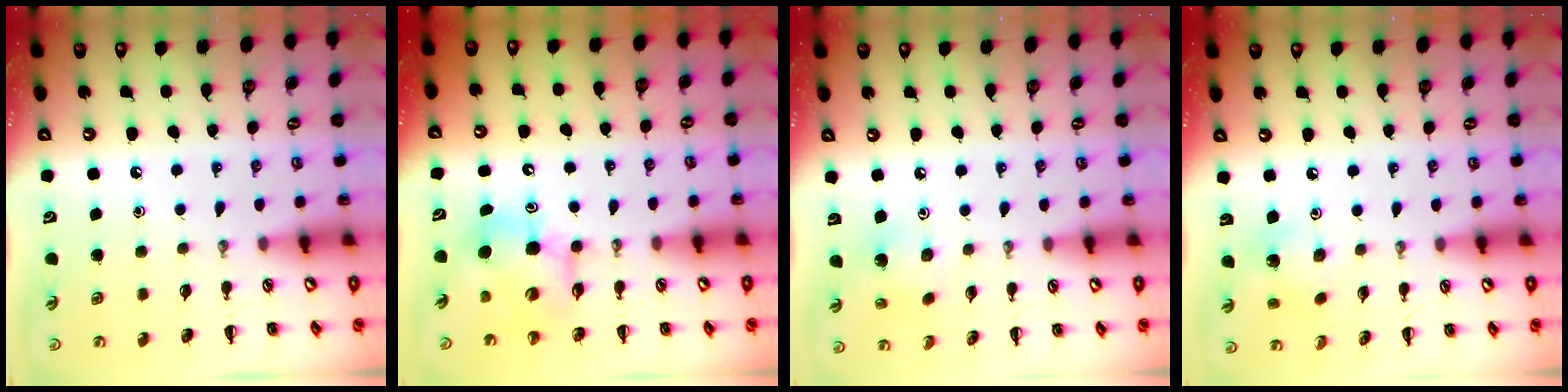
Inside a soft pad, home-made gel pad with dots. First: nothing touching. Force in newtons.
{"total": 8.0, "press": 7.8, "slide": 2.0}
{"total": 2.7, "press": 2.7, "slide": 0.6}
{"total": 3.1, "press": 3.0, "slide": 0.5}